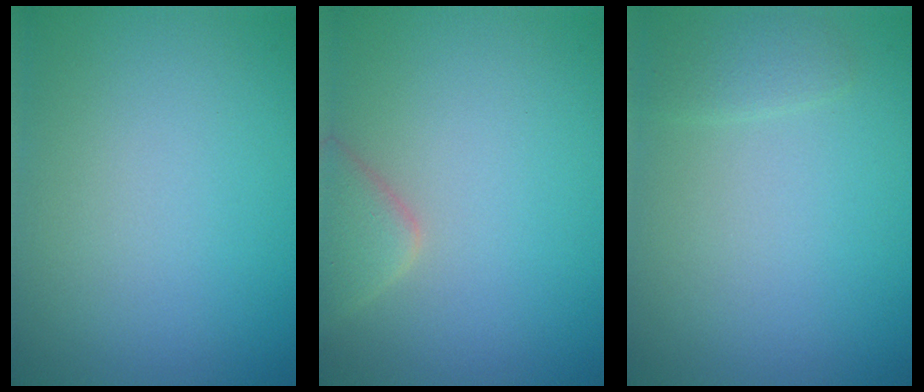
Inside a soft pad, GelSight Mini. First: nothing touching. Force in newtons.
{"total": 3.0, "press": 2.9, "slide": 0.3}
{"total": 1.0, "press": 1.0, "slide": 0.2}